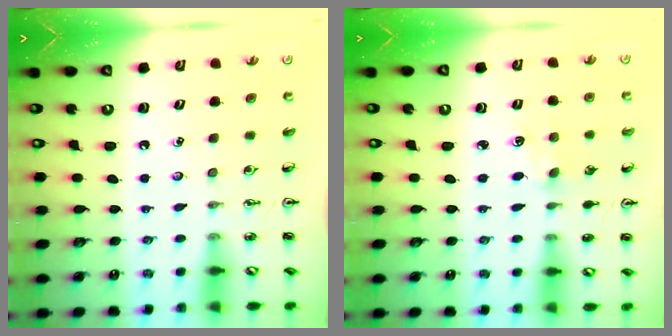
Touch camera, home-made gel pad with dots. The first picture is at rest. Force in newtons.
{"total": 3.1, "press": 3.0, "slide": 0.3}